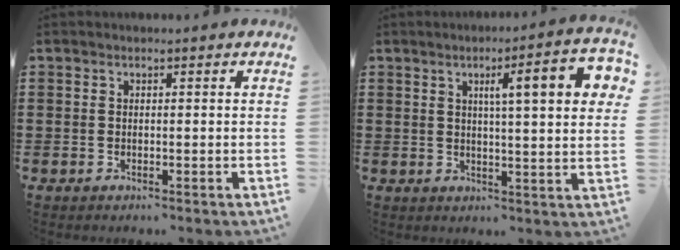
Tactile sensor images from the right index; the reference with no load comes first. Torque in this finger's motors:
{"motor_torque": [1.28, 0.71, 0.43, 0.09]}